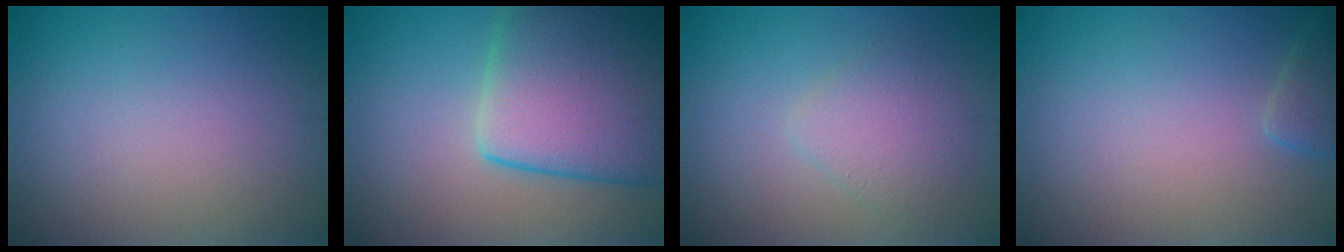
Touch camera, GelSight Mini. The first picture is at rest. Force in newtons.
{"total": 12.0, "press": 11.9, "slide": 0.5}
{"total": 2.5, "press": 2.5, "slide": 0.2}
{"total": 1.5, "press": 1.5, "slide": 0.1}